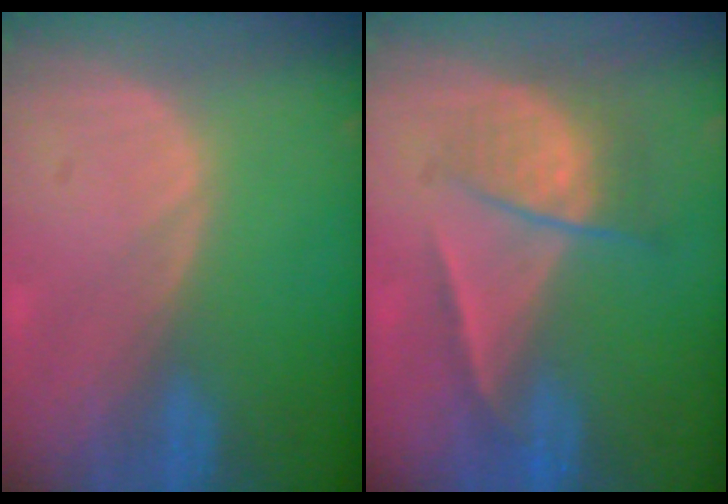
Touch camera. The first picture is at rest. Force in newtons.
{"total": 6.9, "press": 5.9, "slide": 3.6}